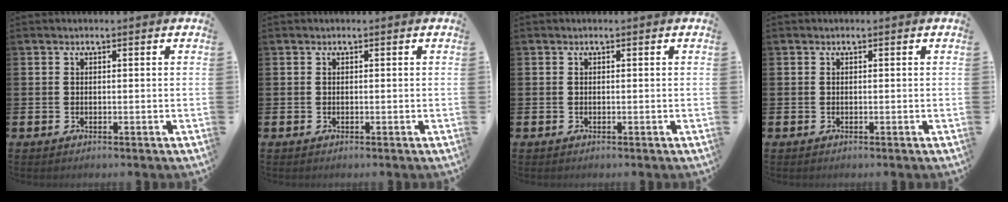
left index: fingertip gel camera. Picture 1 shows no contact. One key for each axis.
{"total": 0.0}
{"total": 0.0}
{"total": 0.0}